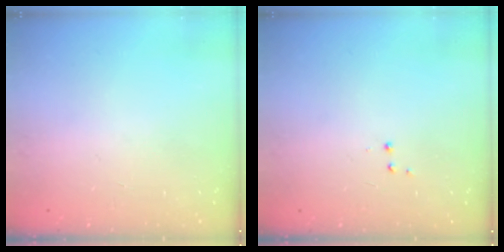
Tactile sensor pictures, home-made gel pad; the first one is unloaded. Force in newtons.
{"total": 2.9, "press": 2.8, "slide": 0.7}